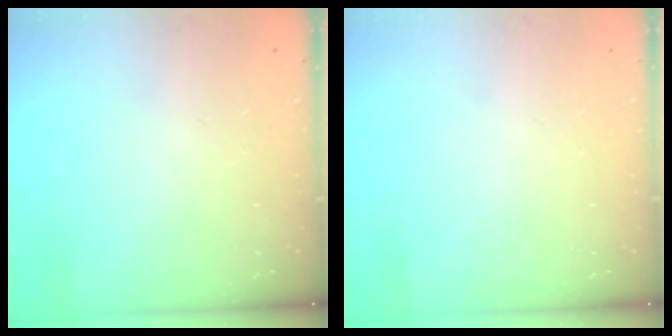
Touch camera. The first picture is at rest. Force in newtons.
{"total": 0.0}